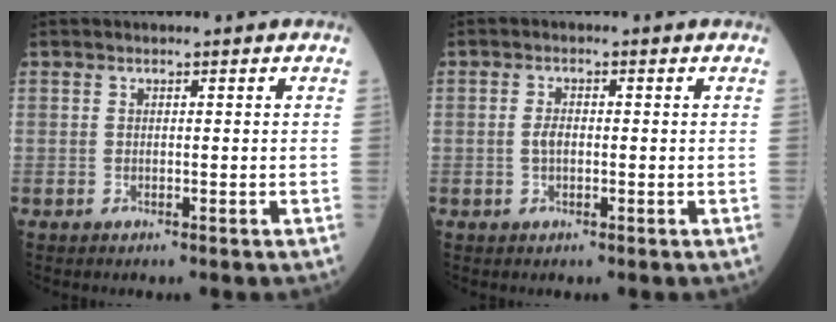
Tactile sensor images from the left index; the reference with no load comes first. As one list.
[{"total": 1.8, "force": [-0.3, 0.8, 1.6], "torque": [-0.034, 0.001, -0.004]}]